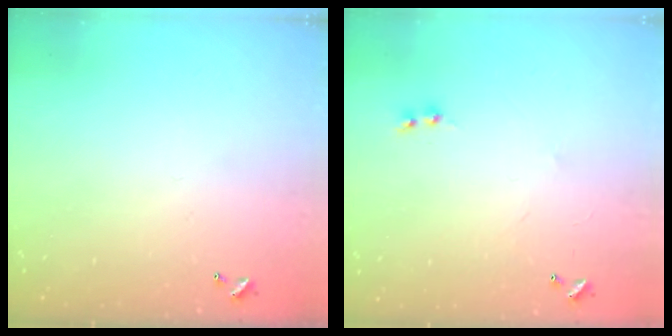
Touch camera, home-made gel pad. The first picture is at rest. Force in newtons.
{"total": 2.0, "press": 2.0, "slide": 0.5}